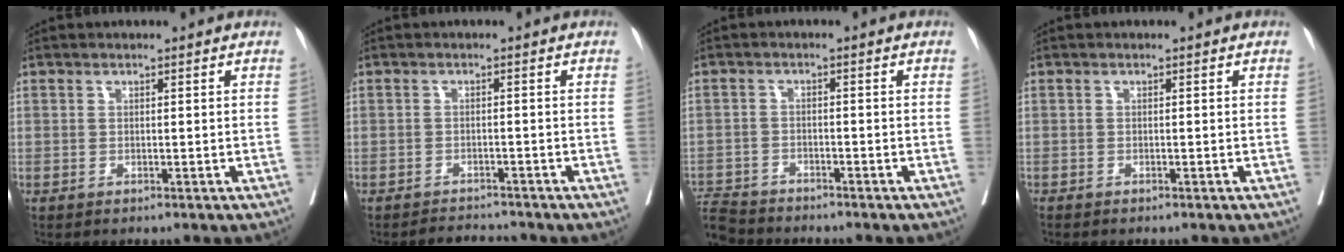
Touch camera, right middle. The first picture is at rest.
{"total": 2.4, "force": [-2.4, 0.0, -0.4], "torque": [0.006, -0.013, -0.035]}
{"total": 6.6, "force": [-6.5, 1.3, 0.5], "torque": [-0.014, -0.005, -0.121]}
{"total": 0.5, "force": [-0.5, 0.1, 0.1], "torque": [-0.008, -0.002, -0.015]}